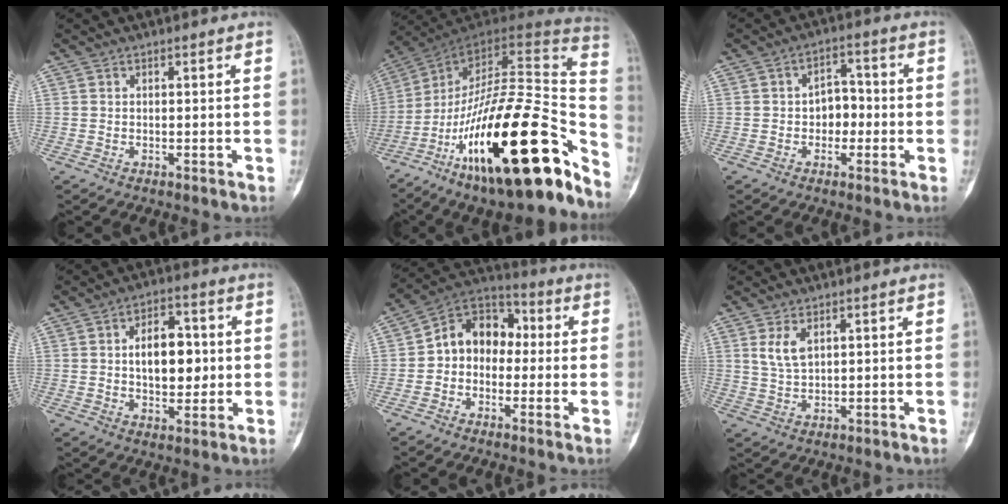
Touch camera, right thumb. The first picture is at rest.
{"total": 32.6, "force": [-16.7, 9.7, 26.3], "torque": [-0.335, 0.080, -0.265]}
{"total": 5.6, "force": [-0.8, 4.2, 3.7], "torque": [-0.021, 0.024, -0.019]}
{"total": 10.6, "force": [1.0, 6.4, 8.3], "torque": [-0.091, 0.008, 0.019]}
{"total": 11.2, "force": [-0.1, 8.8, 6.9], "torque": [-0.071, 0.044, -0.019]}
{"total": 4.1, "force": [1.9, 2.0, 3.0], "torque": [-0.054, -0.006, 0.045]}